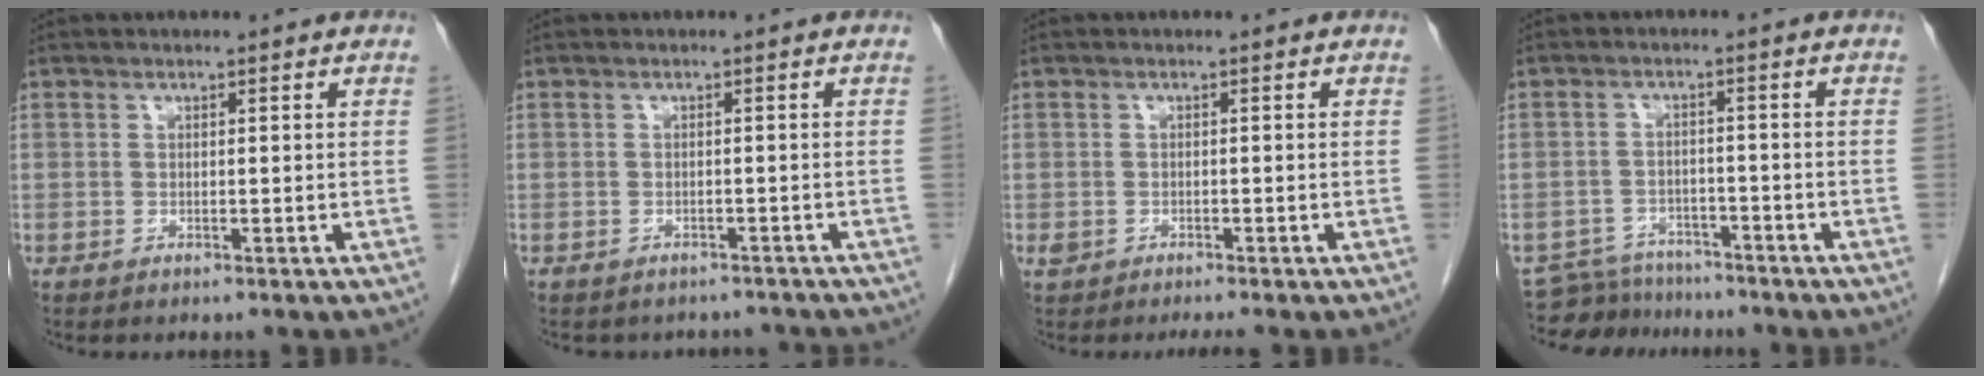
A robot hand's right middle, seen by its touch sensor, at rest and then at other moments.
{"total": 5.5, "force": [-5.0, 2.4, 0.5], "torque": [-0.005, 0.006, -0.051]}
{"total": 1.4, "force": [-1.0, 0.4, 1.0], "torque": [-0.024, -0.004, -0.016]}
{"total": 7.4, "force": [-6.9, 2.4, 0.3], "torque": [-0.003, 0.003, -0.107]}